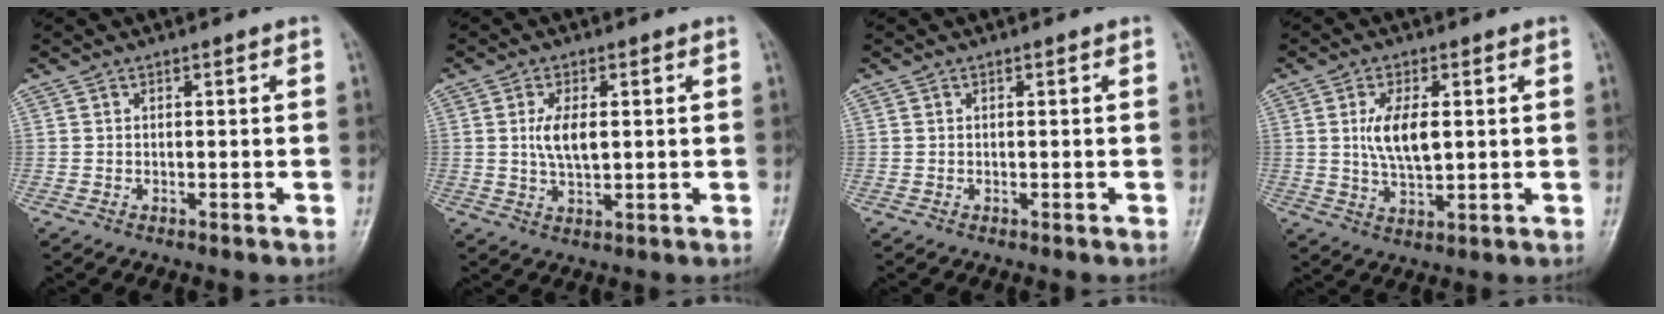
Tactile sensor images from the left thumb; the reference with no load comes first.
{"total": 5.4, "force": [0.8, 2.6, 4.7], "torque": [-0.090, -0.007, 0.015]}
{"total": 0.0}
{"total": 7.6, "force": [1.2, 3.6, 6.6], "torque": [-0.123, -0.009, 0.023]}